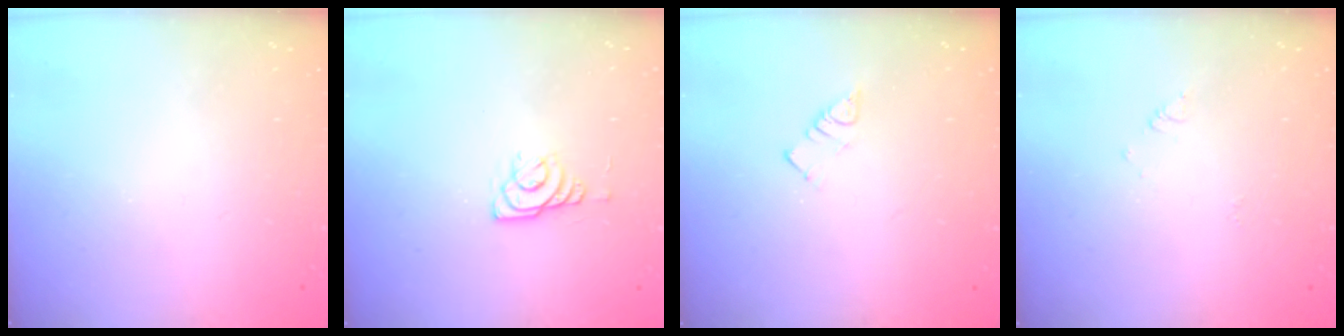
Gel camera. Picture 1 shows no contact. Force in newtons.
{"total": 6.0, "press": 6.0, "slide": 0.5}
{"total": 2.8, "press": 2.8, "slide": 0.2}
{"total": 2.7, "press": 2.7, "slide": 0.4}